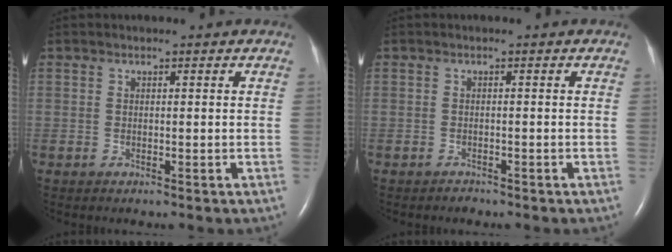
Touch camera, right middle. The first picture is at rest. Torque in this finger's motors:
{"motor_torque": [-0.05, 0.08, -0.05, 0.00]}